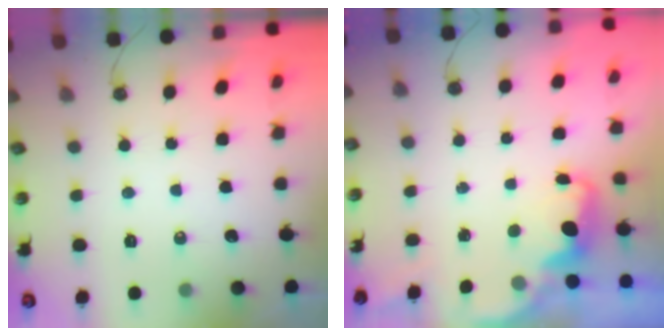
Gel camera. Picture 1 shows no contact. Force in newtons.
{"total": 2.3, "press": 2.3, "slide": 0.5}